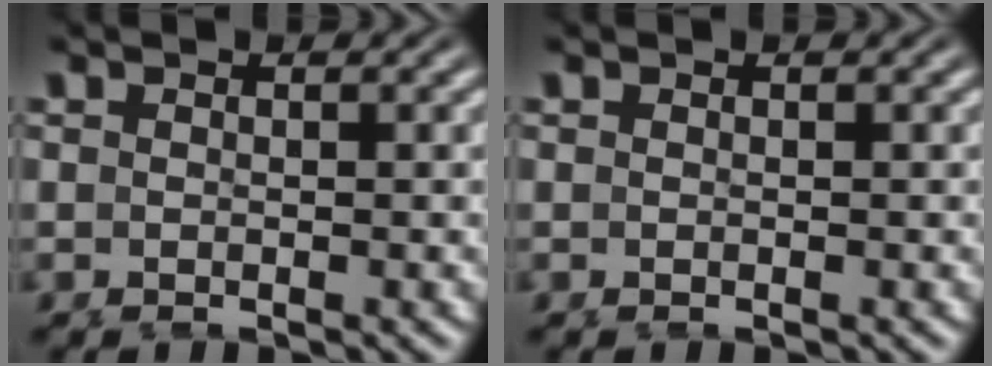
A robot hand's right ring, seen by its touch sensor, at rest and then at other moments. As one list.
[{"total": 0.0}]